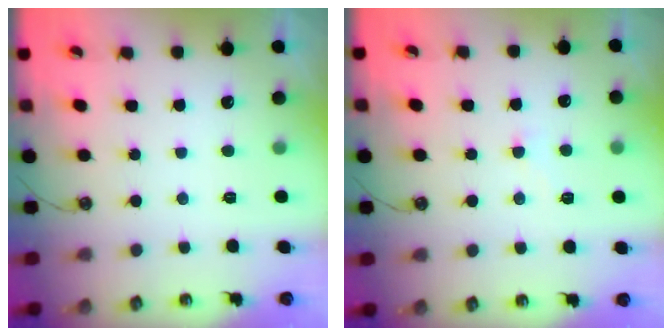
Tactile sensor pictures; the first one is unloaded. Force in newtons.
{"total": 2.0, "press": 1.7, "slide": 1.0}